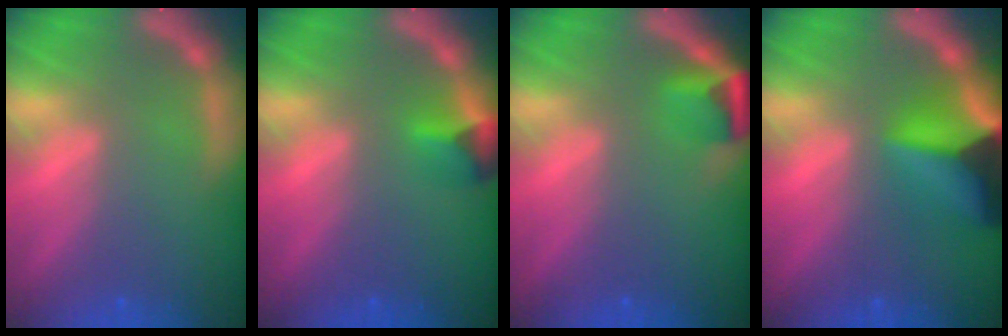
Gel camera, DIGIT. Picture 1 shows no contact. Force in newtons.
{"total": 2.4}
{"total": 2.9}
{"total": 9.9}